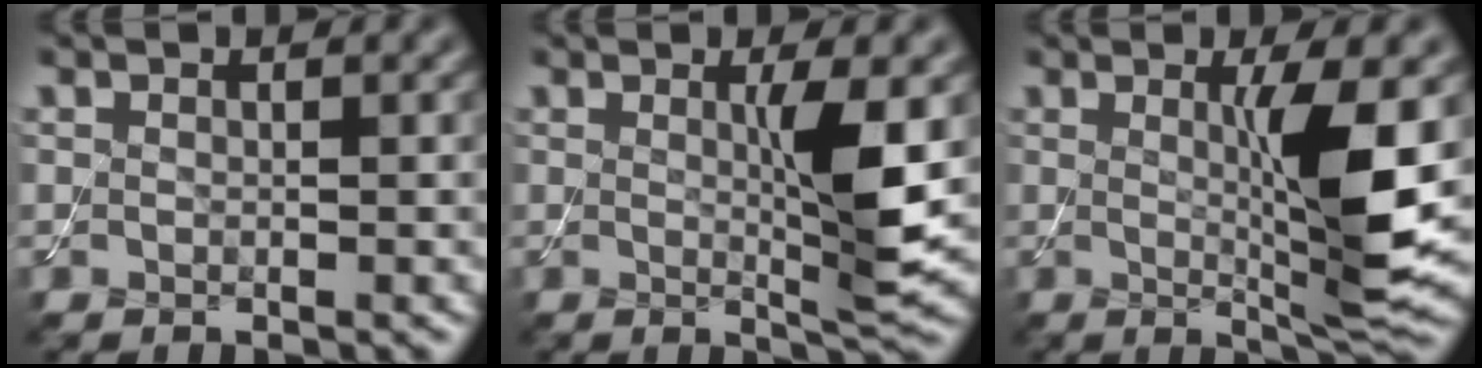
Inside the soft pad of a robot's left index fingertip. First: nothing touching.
{"total": 4.5, "force": [0.5, 0.5, 4.5], "torque": [-0.073, -0.012, 0.011]}
{"total": 6.8, "force": [0.6, 0.9, 6.7], "torque": [-0.108, -0.014, 0.017]}